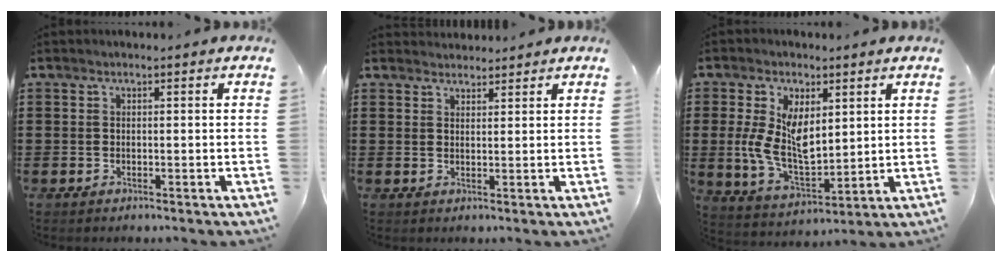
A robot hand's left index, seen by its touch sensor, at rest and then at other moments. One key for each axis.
{"total": 1.9, "fx": 1.9, "fy": 0.3, "fz": -0.1, "tx": -0.003, "ty": 0.000, "tz": 0.038}
{"total": 9.3, "fx": 2.3, "fy": 5.2, "fz": 7.4, "tx": -0.167, "ty": 0.001, "tz": 0.042}